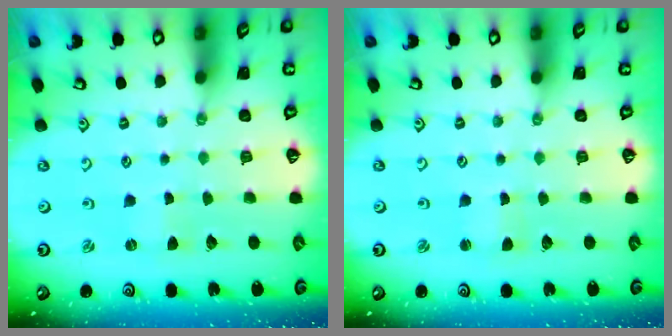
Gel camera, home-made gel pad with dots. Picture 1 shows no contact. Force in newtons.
{"total": 1.1, "press": 1.1, "slide": 0.1}